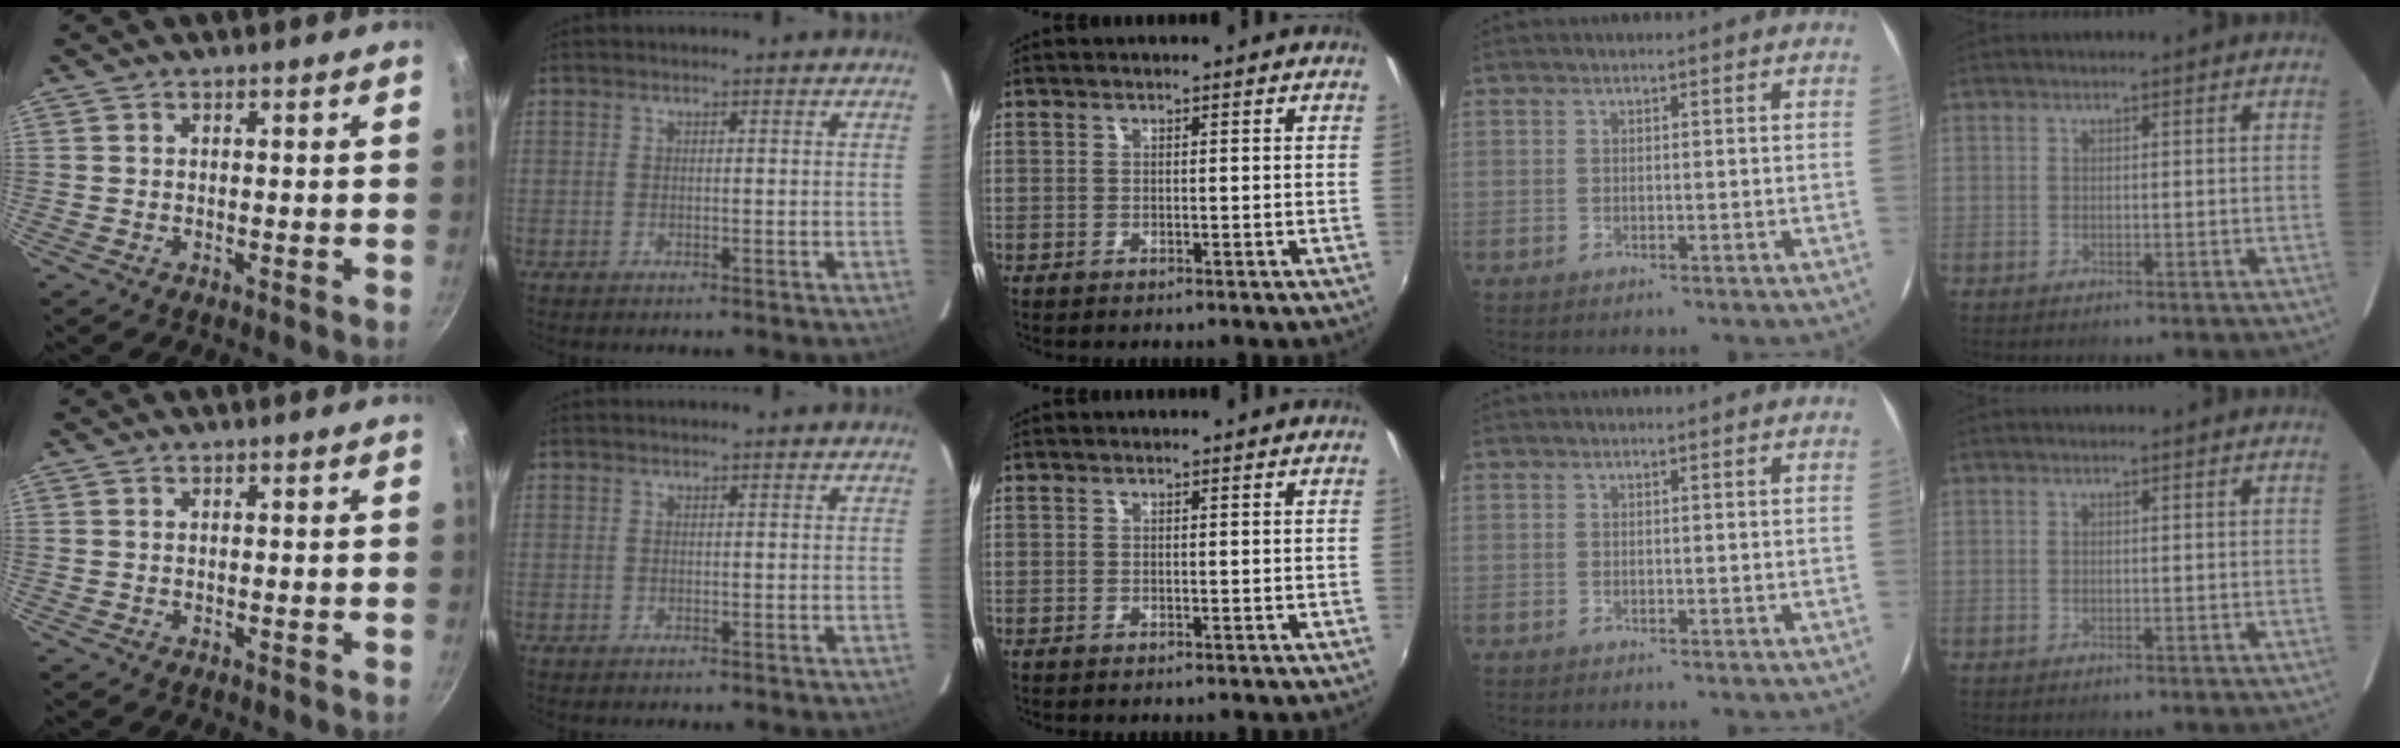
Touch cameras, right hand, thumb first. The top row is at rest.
{}